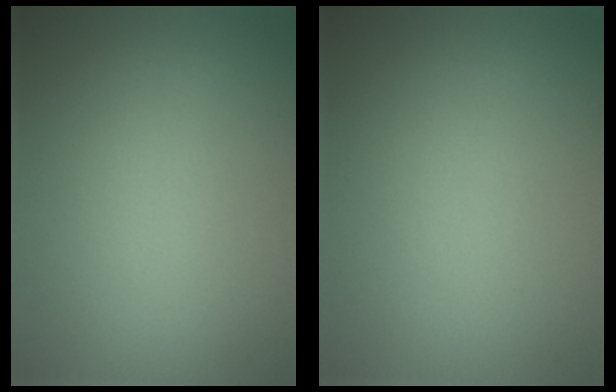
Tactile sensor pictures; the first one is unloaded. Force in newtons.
{"total": 0.0}